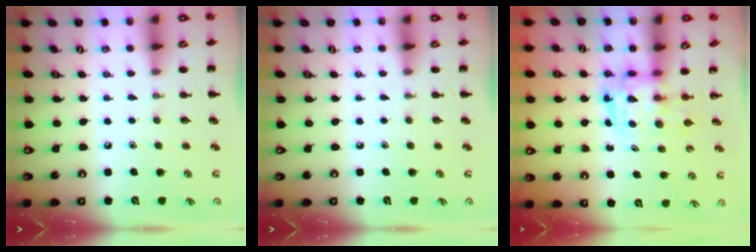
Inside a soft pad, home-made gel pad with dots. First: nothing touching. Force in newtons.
{"total": 0.0}
{"total": 3.0, "press": 3.0, "slide": 0.3}